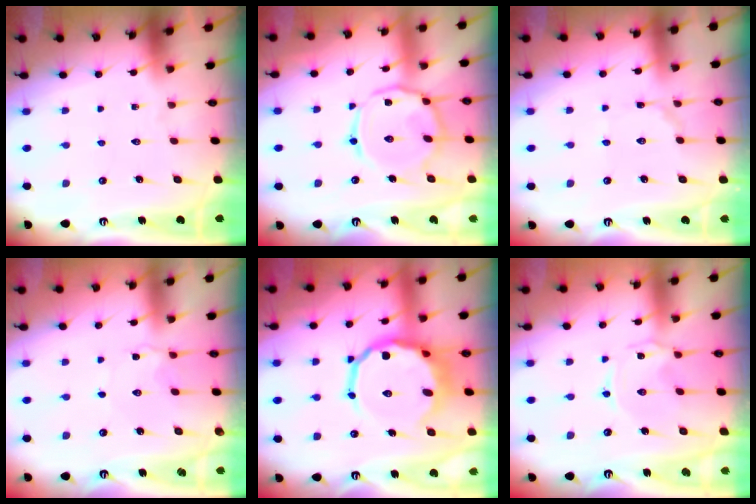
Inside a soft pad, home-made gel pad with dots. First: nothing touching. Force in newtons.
{"total": 12.4, "press": 12.4, "slide": 0.8}
{"total": 3.0, "press": 2.9, "slide": 0.3}
{"total": 2.2, "press": 2.2, "slide": 0.3}
{"total": 14.9, "press": 14.4, "slide": 3.8}
{"total": 1.4, "press": 1.4, "slide": 0.2}